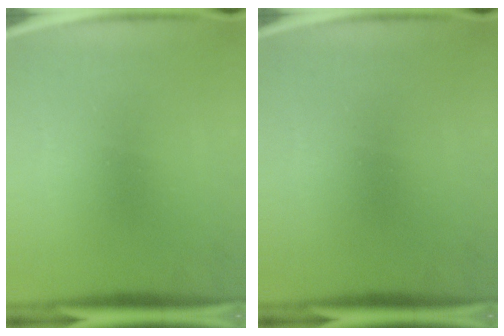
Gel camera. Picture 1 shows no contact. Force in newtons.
{"total": 0.0}